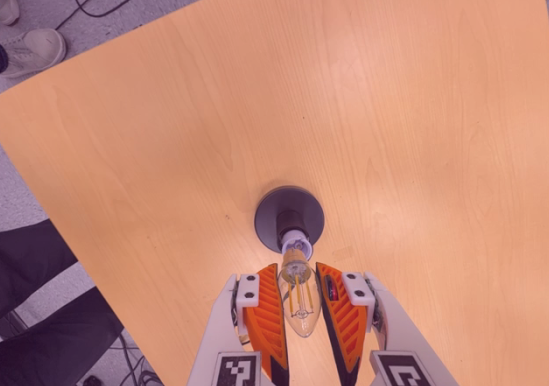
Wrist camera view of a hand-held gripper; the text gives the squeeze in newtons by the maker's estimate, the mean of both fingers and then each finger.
{"total": 10.8, "left": 10.1, "right": 11.6}